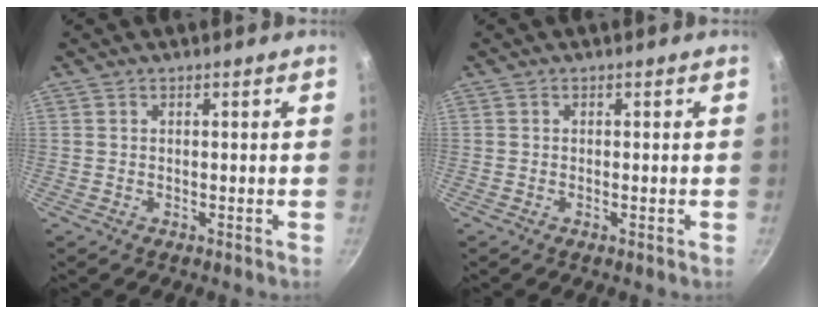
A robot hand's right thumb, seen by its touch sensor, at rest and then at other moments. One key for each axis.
{"total": 0.9, "fx": -0.3, "fy": 0.3, "fz": 0.8, "tx": -0.016, "ty": 0.003, "tz": -0.007}